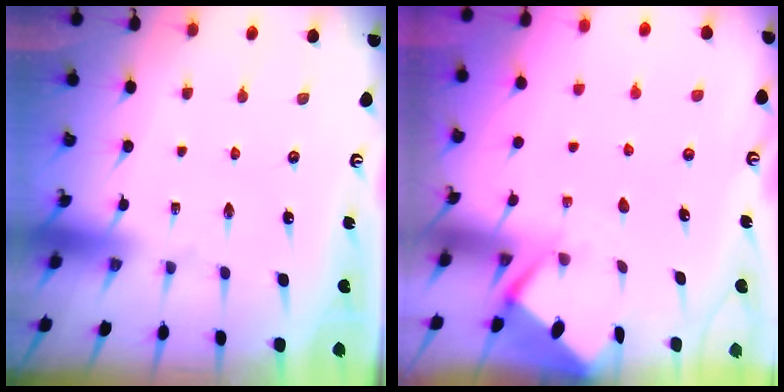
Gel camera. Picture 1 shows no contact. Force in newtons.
{"total": 2.6, "press": 2.6, "slide": 0.4}